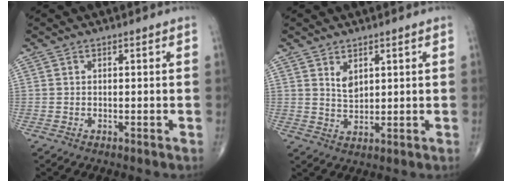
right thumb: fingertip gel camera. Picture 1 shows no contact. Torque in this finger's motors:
{"motor_torque": [0.00, 0.15, 0.60, -0.24, 0.23]}